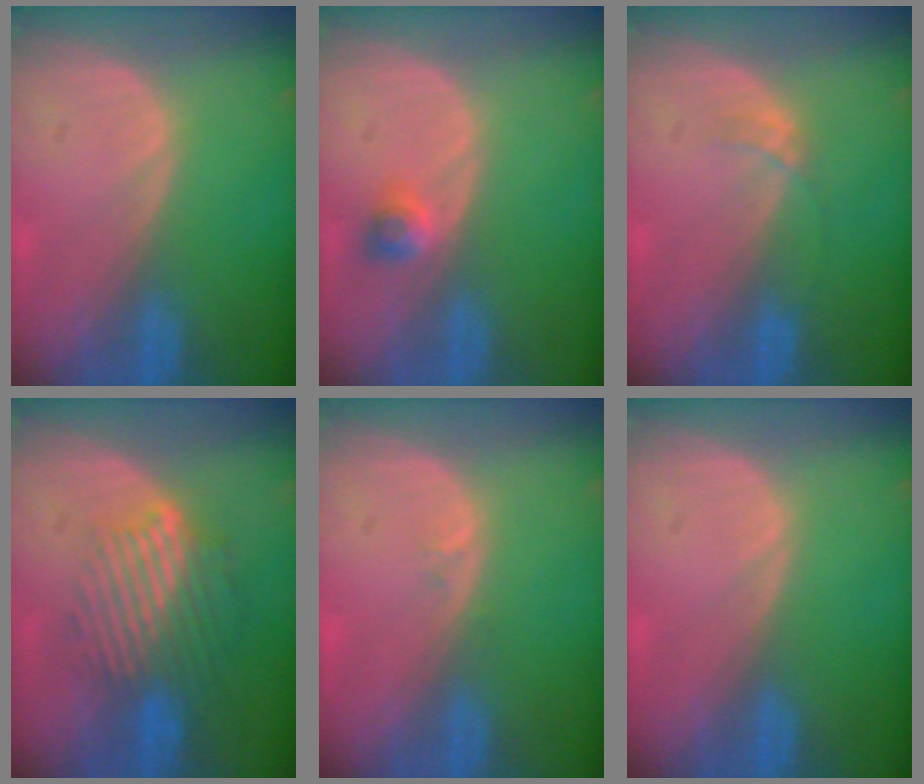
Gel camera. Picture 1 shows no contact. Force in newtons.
{"total": 2.4, "press": 2.0, "slide": 1.3}
{"total": 1.3, "press": 1.3, "slide": 0.1}
{"total": 9.7, "press": 8.1, "slide": 5.3}
{"total": 0.6, "press": 0.5, "slide": 0.4}
{"total": 0.0}